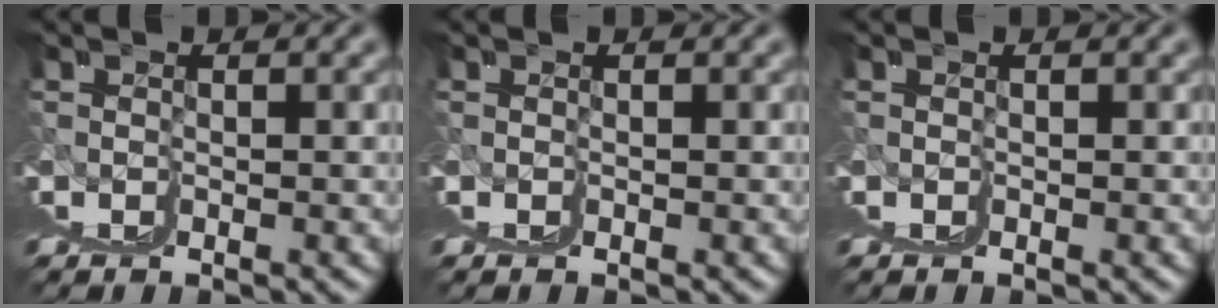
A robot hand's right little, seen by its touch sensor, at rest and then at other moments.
{"total": 0.0}
{"total": 0.0}